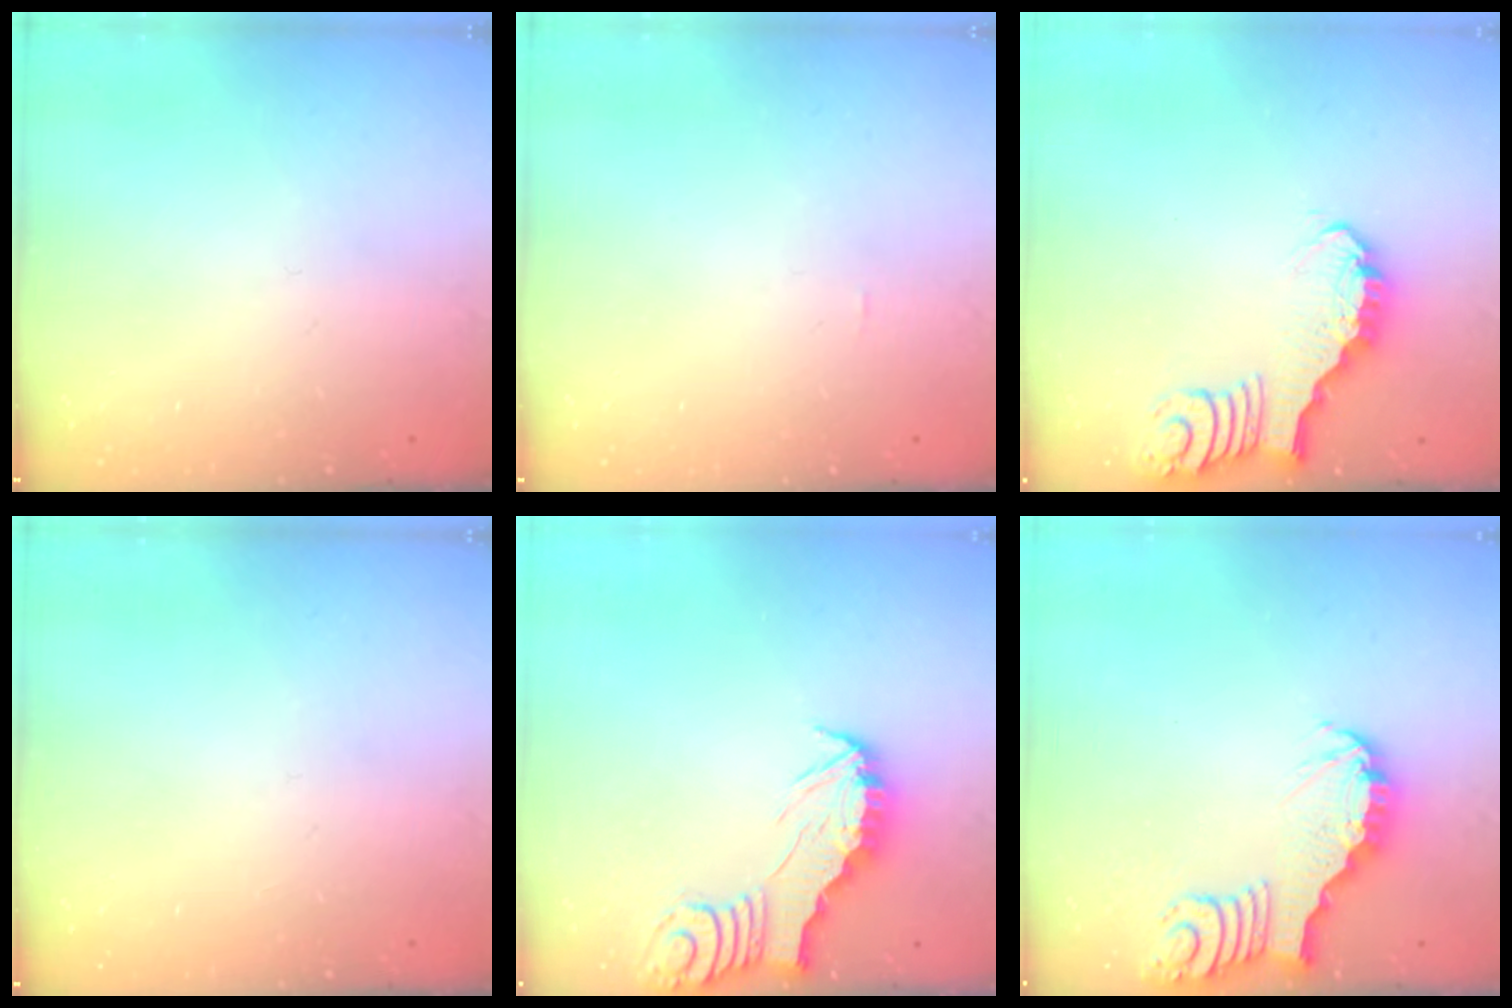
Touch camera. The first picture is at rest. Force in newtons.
{"total": 0.0}
{"total": 2.9, "press": 2.9, "slide": 0.3}
{"total": 0.0}
{"total": 2.4, "press": 2.4, "slide": 0.2}
{"total": 3.2, "press": 3.2, "slide": 0.2}